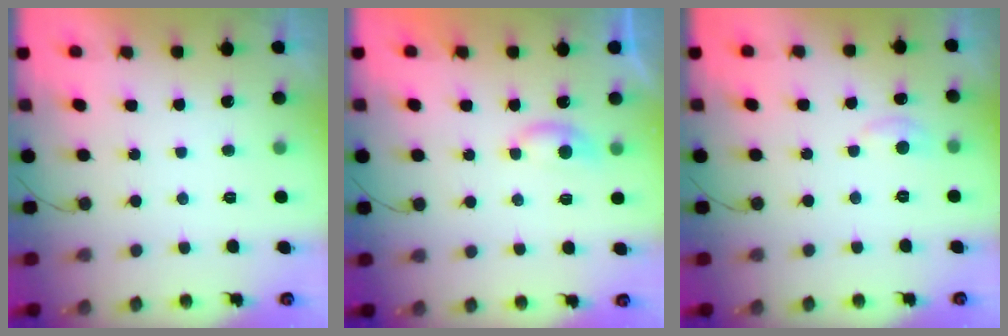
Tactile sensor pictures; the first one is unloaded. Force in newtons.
{"total": 5.0, "press": 4.9, "slide": 0.6}
{"total": 5.4, "press": 5.3, "slide": 0.7}